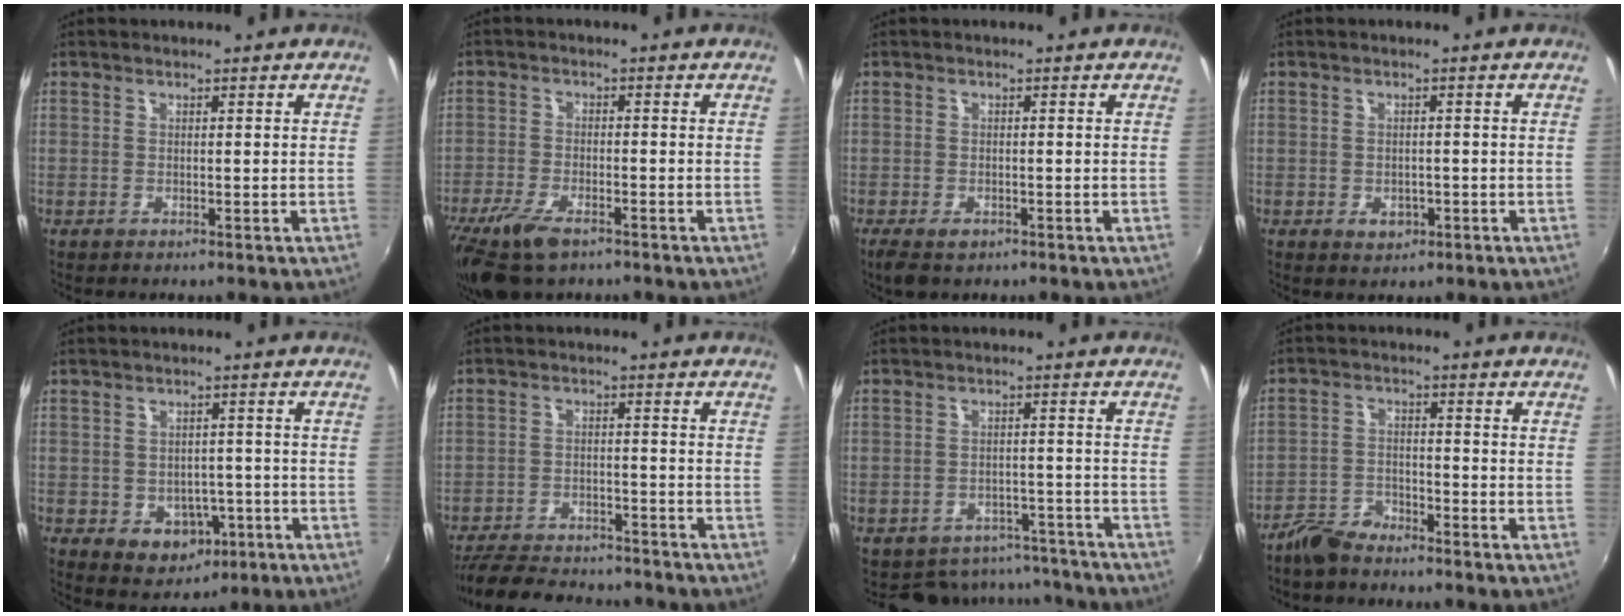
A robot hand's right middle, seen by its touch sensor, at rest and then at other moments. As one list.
[{"total": 9.8, "force": [-6.7, 3.7, 6.1], "torque": [-0.150, -0.029, -0.128]}, {"total": 3.6, "force": [-2.4, 1.7, 2.1], "torque": [-0.051, -0.014, -0.042]}, {"total": 2.9, "force": [-1.1, 2.2, 1.5], "torque": [-0.028, -0.001, -0.010]}, {"total": 7.3, "force": [-2.7, 5.8, 3.4], "torque": [-0.069, 0.008, -0.016]}, {"total": 15.5, "force": [-13.5, 4.8, 6.0], "torque": [-0.142, -0.003, -0.197]}, {"total": 10.6, "force": [-9.3, 5.0, 1.5], "torque": [-0.033, 0.026, -0.107]}, {"total": 5.5, "force": [-5.0, 1.7, 1.6], "torque": [-0.041, 0.003, -0.095]}]